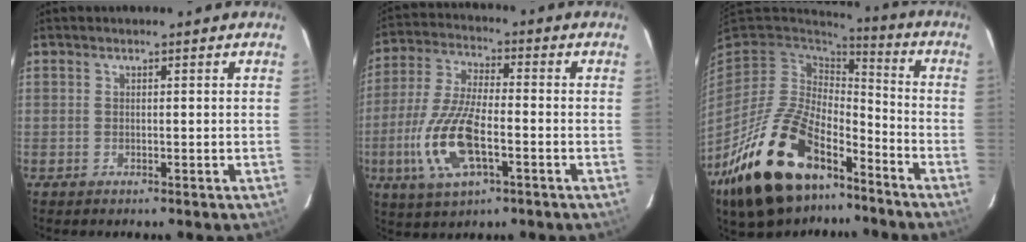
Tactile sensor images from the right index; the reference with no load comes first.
{"total": 14.3, "force": [-4.7, 5.3, 12.4], "torque": [-0.270, -0.010, -0.090]}
{"total": 24.4, "force": [-14.7, 12.4, 14.9], "torque": [-0.313, -0.017, -0.242]}